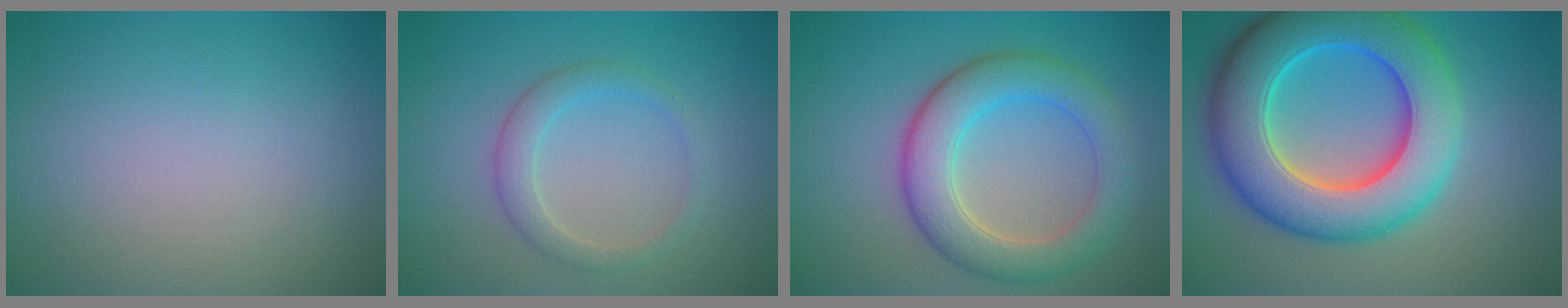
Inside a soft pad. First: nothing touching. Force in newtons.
{"total": 2.2, "press": 2.2, "slide": 0.1}
{"total": 6.0, "press": 6.0, "slide": 0.1}
{"total": 11.2, "press": 11.2, "slide": 0.2}